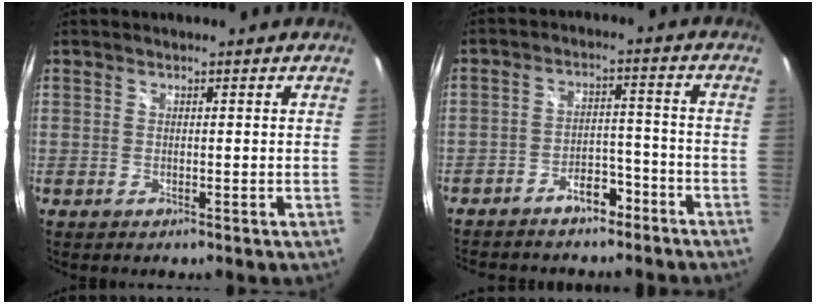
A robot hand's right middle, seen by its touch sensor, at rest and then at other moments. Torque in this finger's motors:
{"motor_torque": [1.00, -1.14, 0.10, 0.04]}